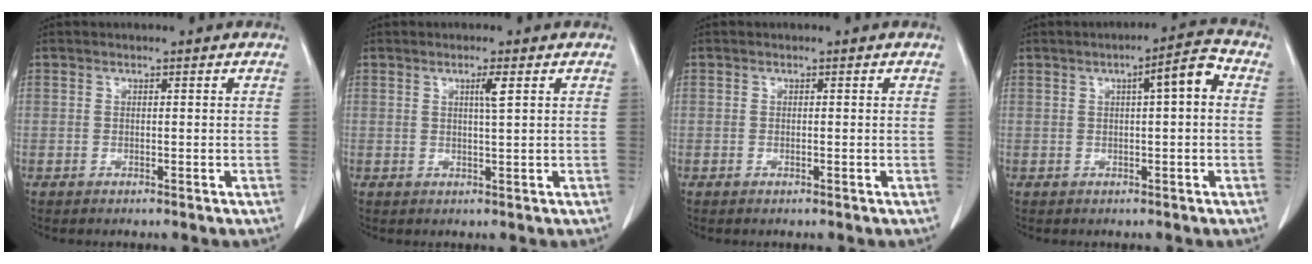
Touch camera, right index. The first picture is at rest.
{"total": 2.1, "force": [0.8, -0.3, 1.9], "torque": [-0.036, -0.003, 0.014]}
{"total": 0.0}
{"total": 5.2, "force": [1.1, 0.7, 5.0], "torque": [-0.074, 0.017, 0.012]}